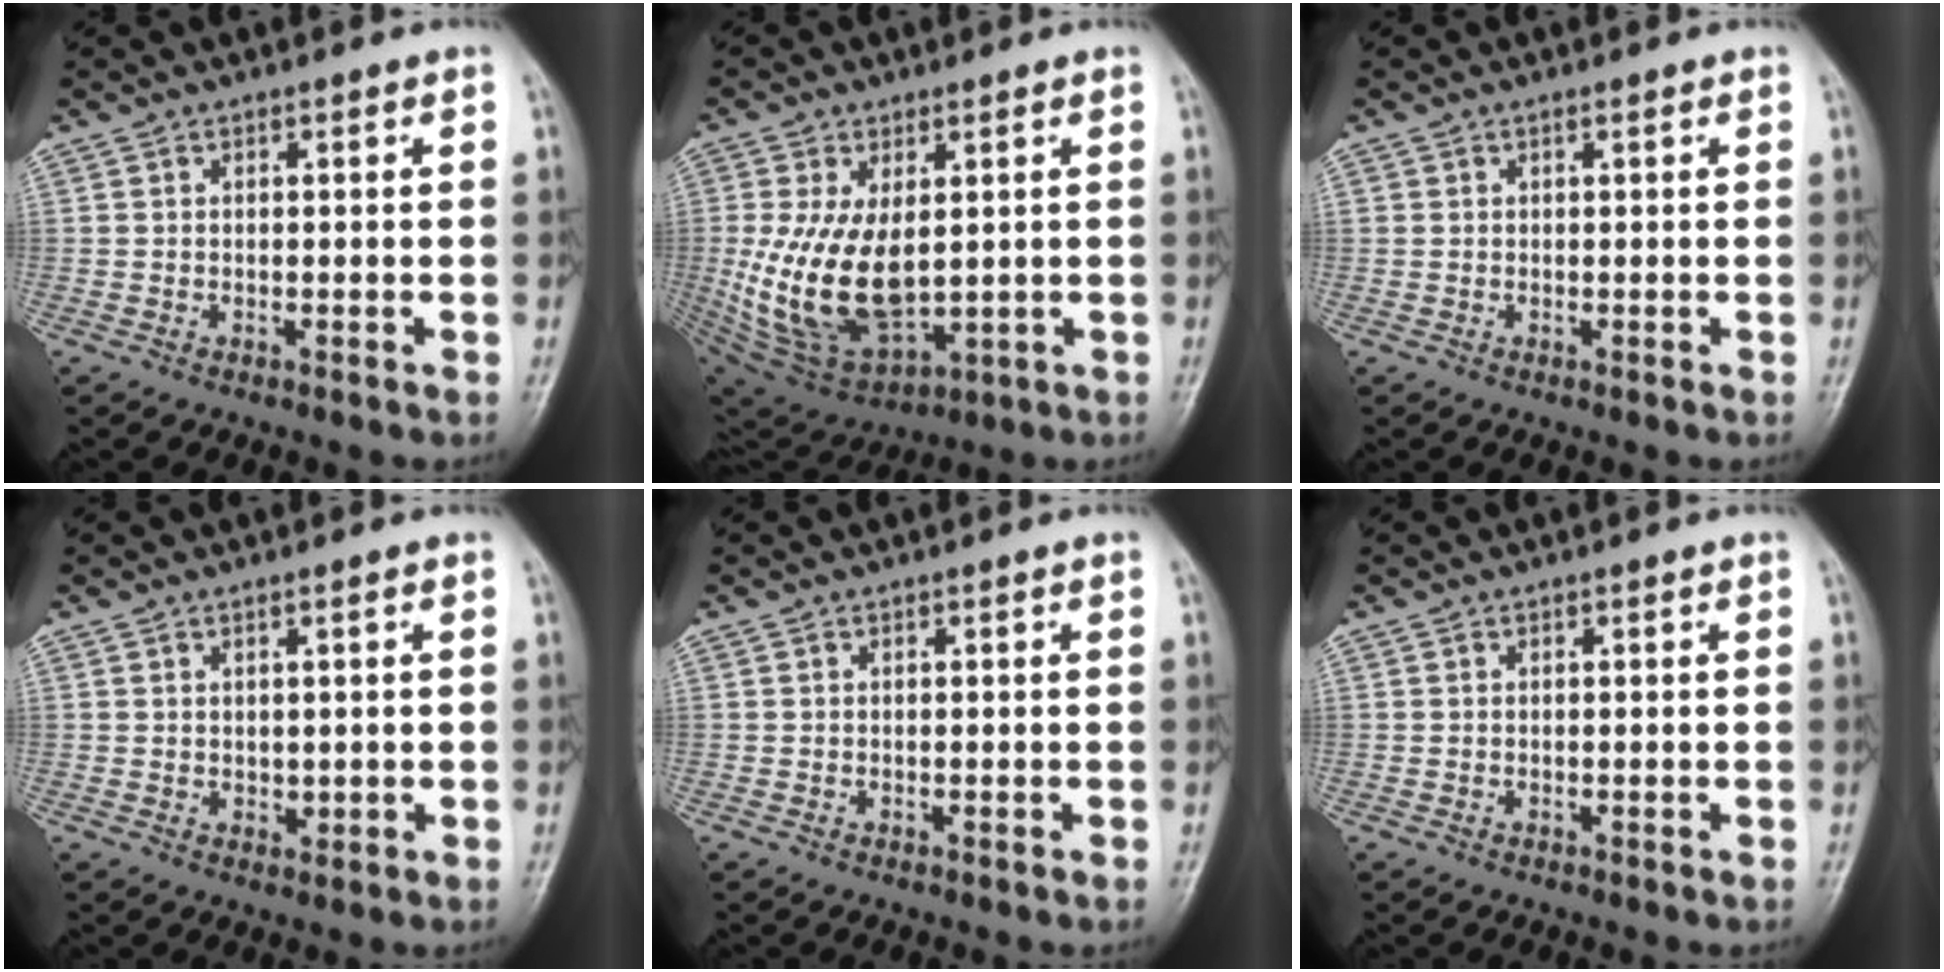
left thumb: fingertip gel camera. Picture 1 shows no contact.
{"total": 16.9, "force": [0.5, 9.1, 14.2], "torque": [-0.271, -0.019, 0.034]}
{"total": 0.6, "force": [0.4, 0.2, 0.4], "torque": [-0.008, 0.004, 0.007]}
{"total": 1.8, "force": [0.8, 0.8, 1.4], "torque": [-0.019, -0.009, 0.018]}
{"total": 0.0}
{"total": 0.0}